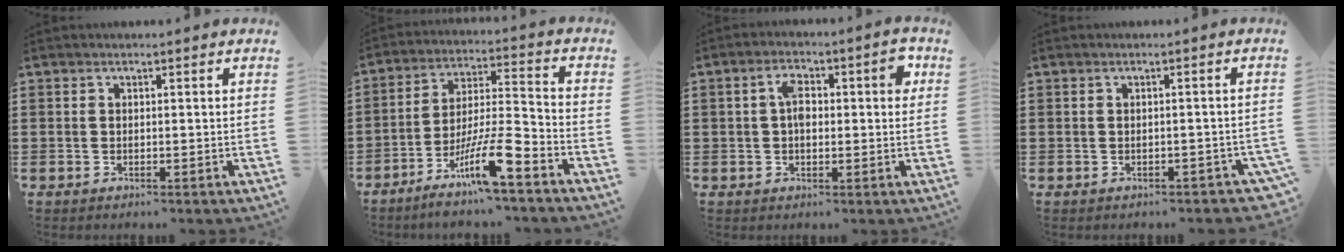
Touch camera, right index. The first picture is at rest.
{"total": 11.5, "force": [-7.4, 1.6, 8.8], "torque": [-0.164, 0.006, -0.139]}
{"total": 4.9, "force": [0.3, 2.5, 4.2], "torque": [-0.069, 0.008, -0.004]}
{"total": 1.1, "force": [-0.9, 0.5, 0.2], "torque": [-0.009, 0.001, -0.020]}